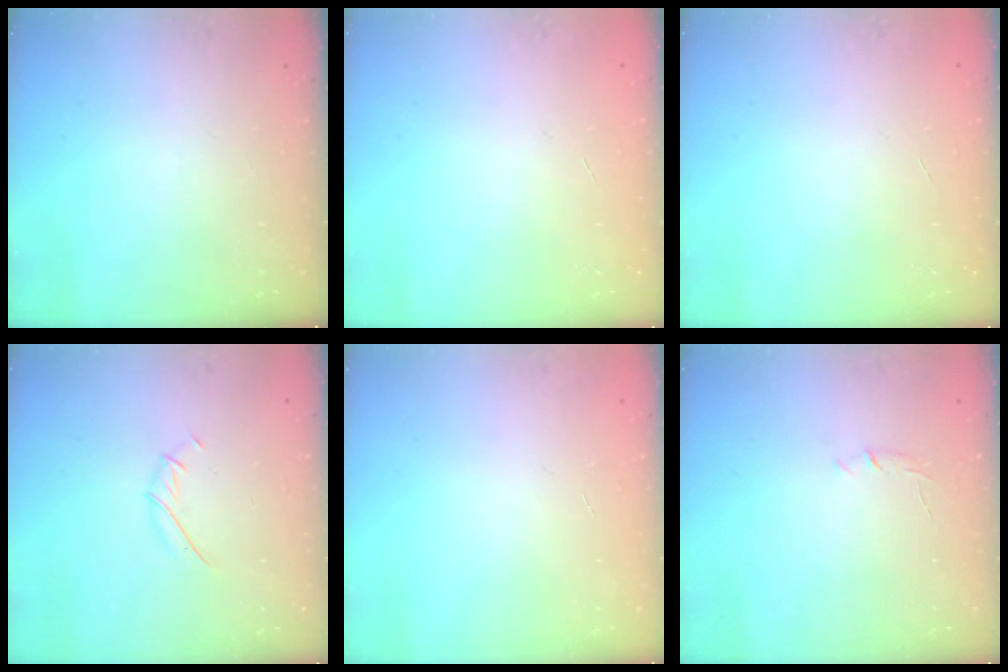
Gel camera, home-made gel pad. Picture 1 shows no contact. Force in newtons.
{"total": 0.0}
{"total": 0.0}
{"total": 4.6, "press": 4.5, "slide": 0.9}
{"total": 0.0}
{"total": 4.2, "press": 4.0, "slide": 1.3}